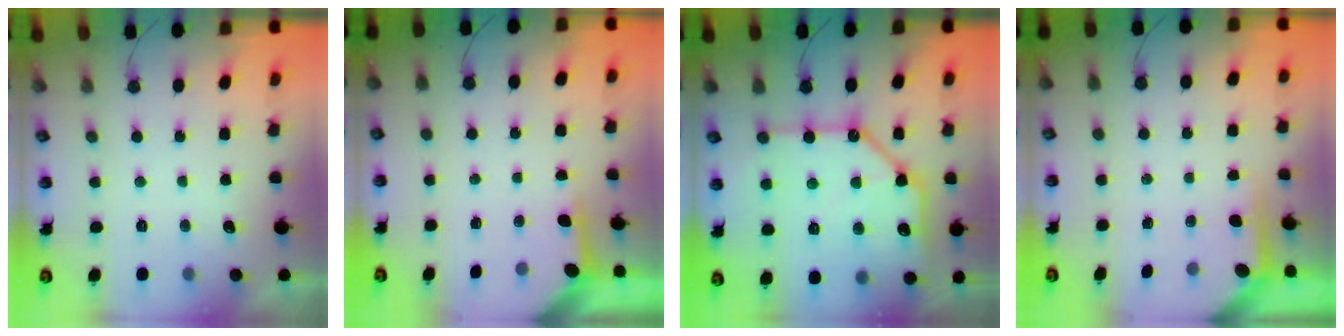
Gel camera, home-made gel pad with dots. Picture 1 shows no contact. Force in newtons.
{"total": 3.9, "press": 3.9, "slide": 0.3}
{"total": 19.4, "press": 19.3, "slide": 1.9}
{"total": 3.7, "press": 3.7, "slide": 0.3}